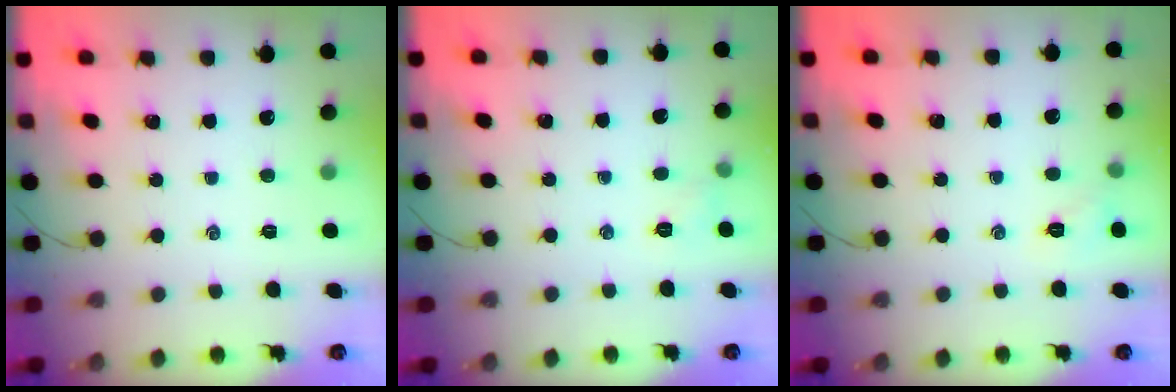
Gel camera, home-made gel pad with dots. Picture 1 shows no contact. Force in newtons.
{"total": 4.0, "press": 3.8, "slide": 1.3}
{"total": 5.4, "press": 5.2, "slide": 1.6}